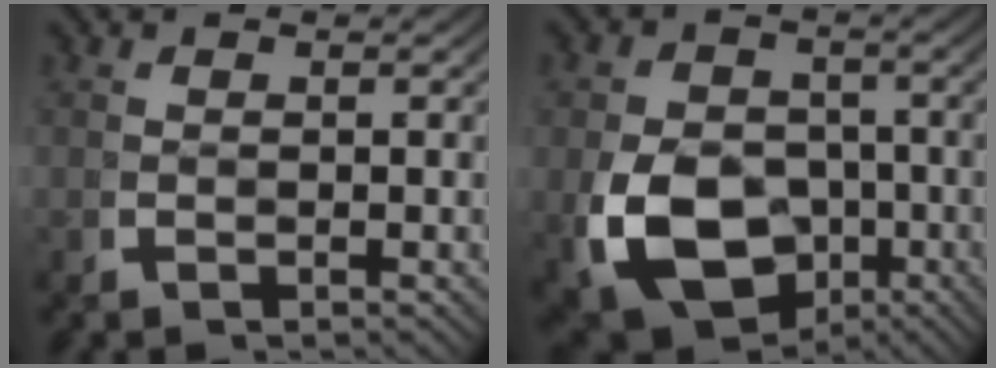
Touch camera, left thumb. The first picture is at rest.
{"total": 11.9, "force": [-3.9, 9.3, 6.3], "torque": [-0.141, -0.062, -0.037]}